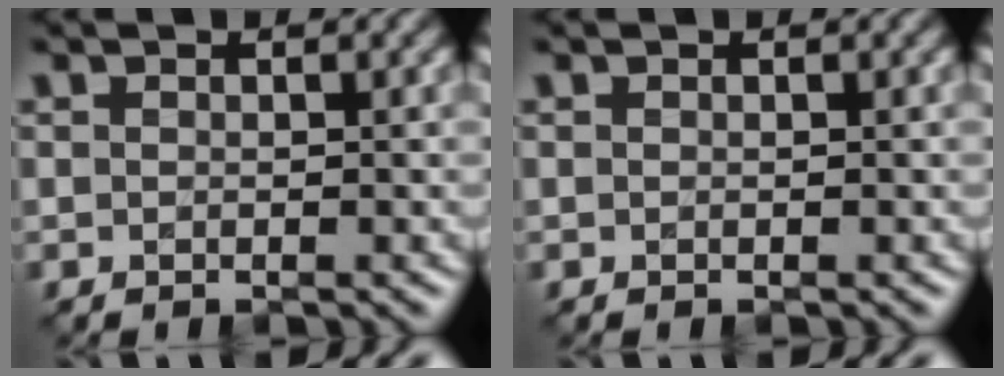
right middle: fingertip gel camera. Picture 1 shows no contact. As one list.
[{"total": 0.0}]